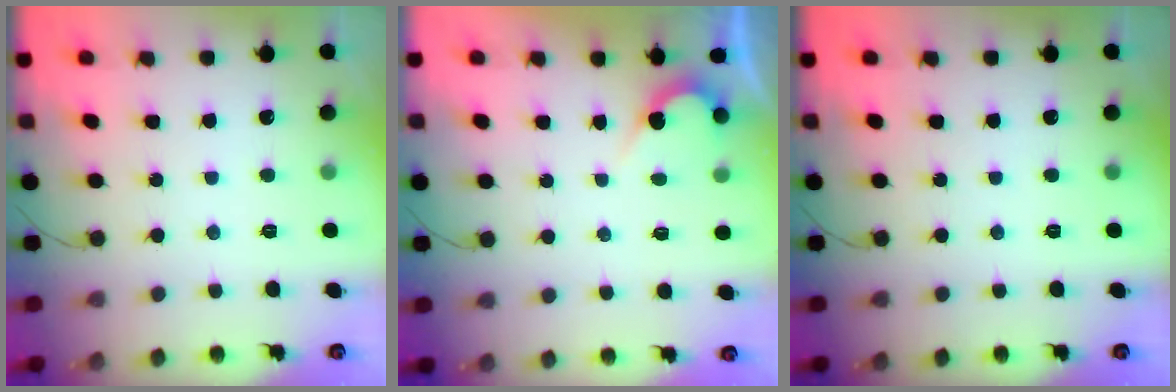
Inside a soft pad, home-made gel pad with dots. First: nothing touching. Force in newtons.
{"total": 2.7, "press": 2.7, "slide": 0.2}
{"total": 0.0}